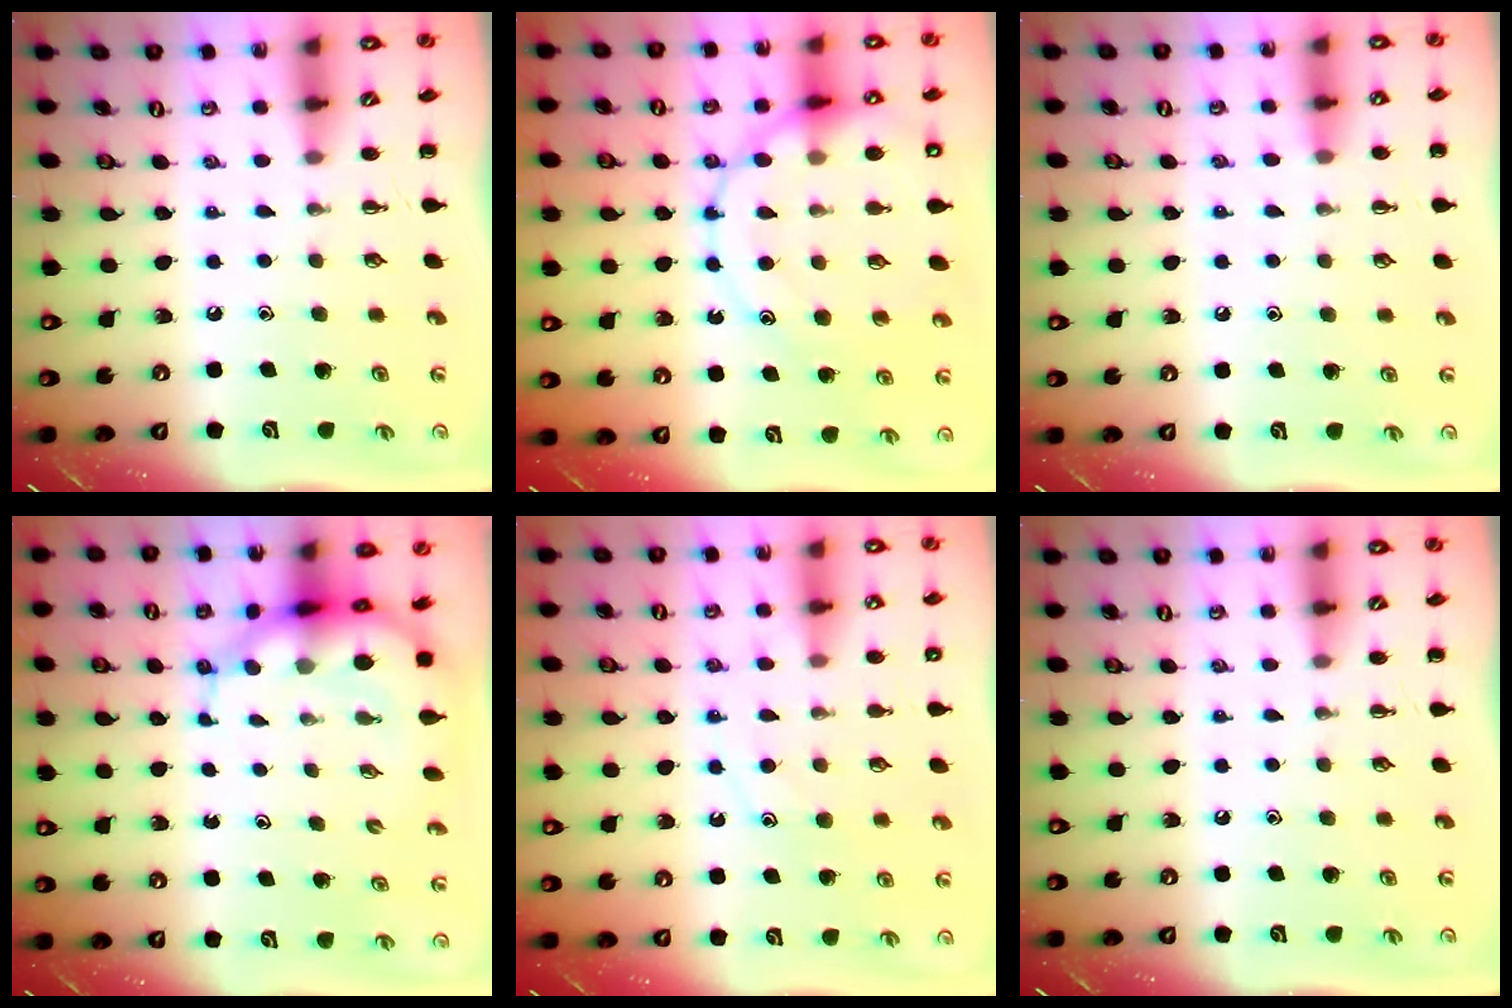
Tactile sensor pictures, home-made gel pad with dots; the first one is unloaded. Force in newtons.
{"total": 18.5, "press": 18.3, "slide": 2.5}
{"total": 6.3, "press": 6.0, "slide": 1.9}
{"total": 8.1, "press": 7.7, "slide": 2.4}
{"total": 10.5, "press": 10.5, "slide": 0.6}
{"total": 0.0}